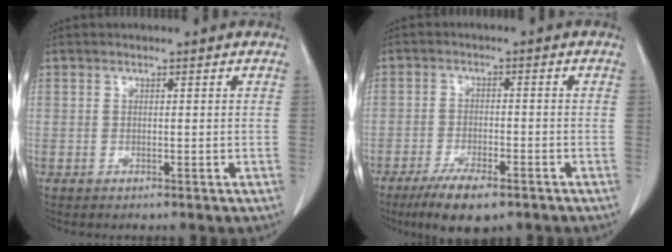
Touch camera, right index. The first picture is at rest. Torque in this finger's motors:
{"motor_torque": [-0.24, -0.31, -0.26, -0.17]}